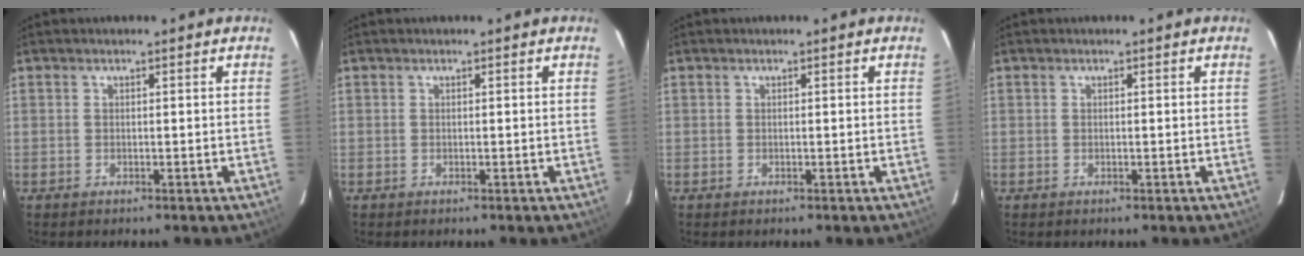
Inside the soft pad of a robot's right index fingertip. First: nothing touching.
{"total": 0.0}
{"total": 0.0}
{"total": 0.0}